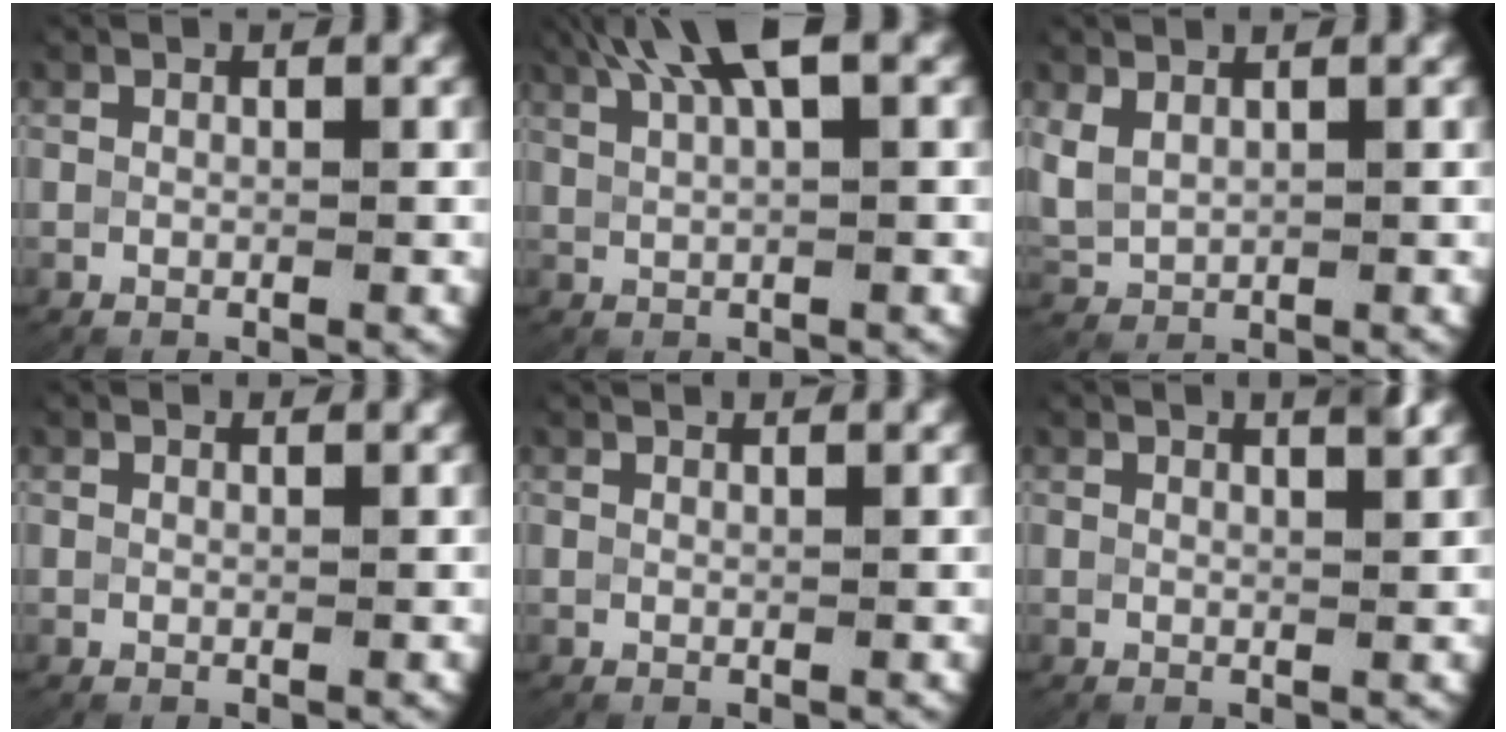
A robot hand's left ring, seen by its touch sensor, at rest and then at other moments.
{"total": 5.0, "force": [3.3, 1.0, 3.6], "torque": [-0.069, 0.011, 0.056]}
{"total": 3.3, "force": [0.4, 2.9, 1.6], "torque": [-0.062, -0.008, 0.020]}
{"total": 0.8, "force": [0.7, -0.2, 0.1], "torque": [0.000, -0.004, 0.014]}
{"total": 0.7, "force": [0.7, -0.1, 0.2], "torque": [-0.002, 0.001, 0.011]}
{"total": 2.5, "force": [1.8, 0.3, 1.8], "torque": [-0.024, -0.002, 0.028]}